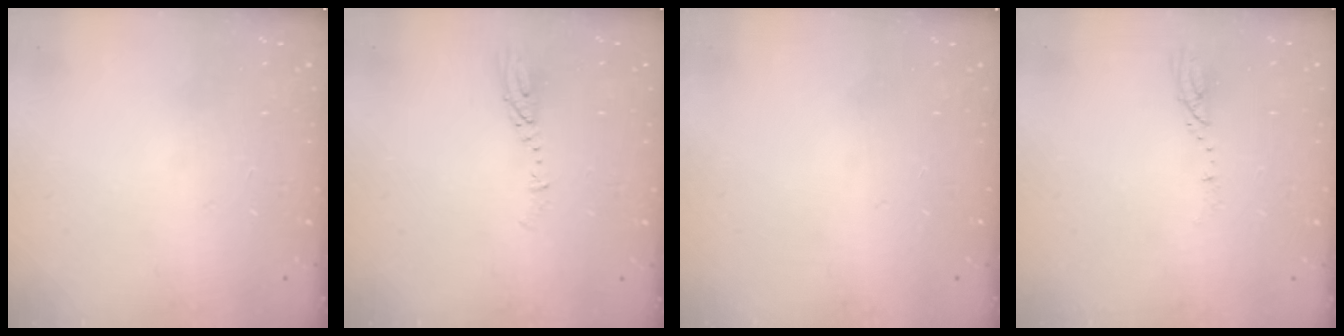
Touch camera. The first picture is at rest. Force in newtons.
{"total": 3.6, "press": 3.5, "slide": 0.4}
{"total": 0.0}
{"total": 3.6, "press": 3.6, "slide": 0.4}